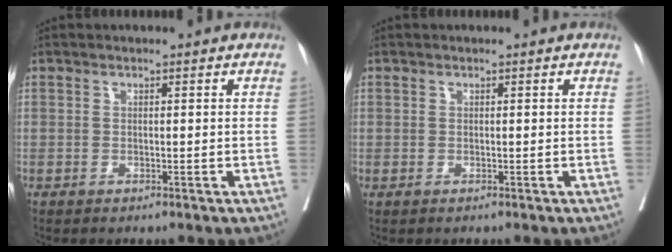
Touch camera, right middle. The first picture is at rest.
{"total": 0.0}